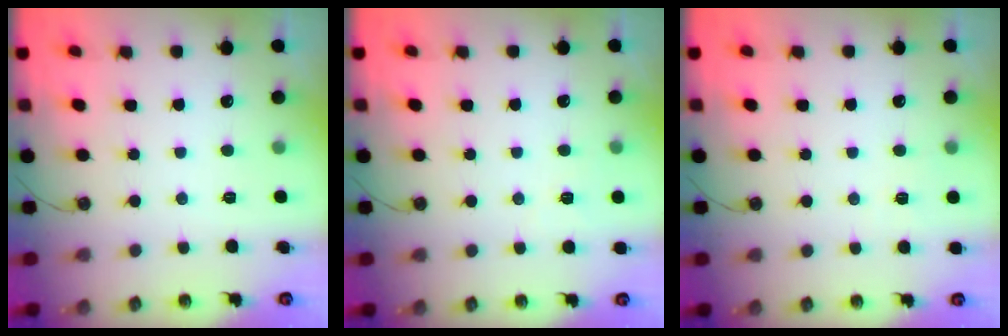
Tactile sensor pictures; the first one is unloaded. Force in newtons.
{"total": 4.4, "press": 3.5, "slide": 2.7}
{"total": 4.2, "press": 4.1, "slide": 1.1}